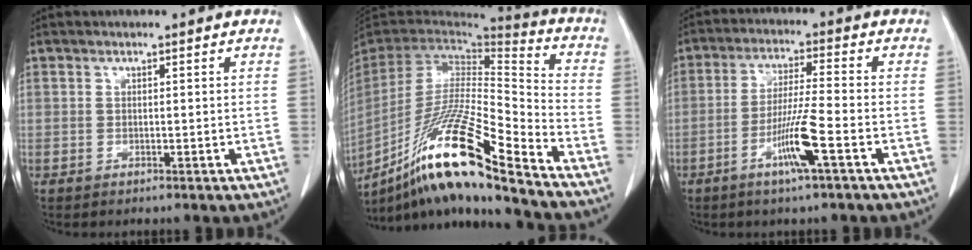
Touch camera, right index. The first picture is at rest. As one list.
[{"total": 22.1, "force": [-14.7, 0.8, 16.5], "torque": [-0.325, -0.036, -0.275]}, {"total": 7.9, "force": [-3.5, -0.5, 7.0], "torque": [-0.137, -0.010, -0.069]}]